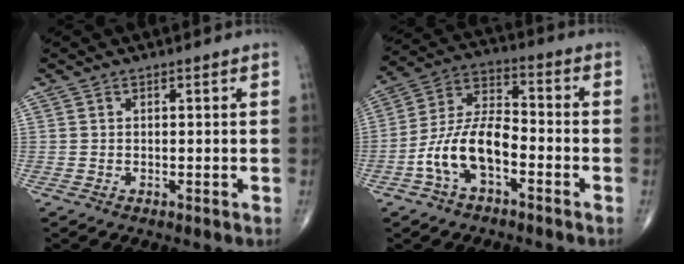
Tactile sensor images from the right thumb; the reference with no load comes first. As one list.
[{"total": 12.1, "force": [-4.4, 6.1, 9.5], "torque": [-0.182, 0.047, -0.088]}]